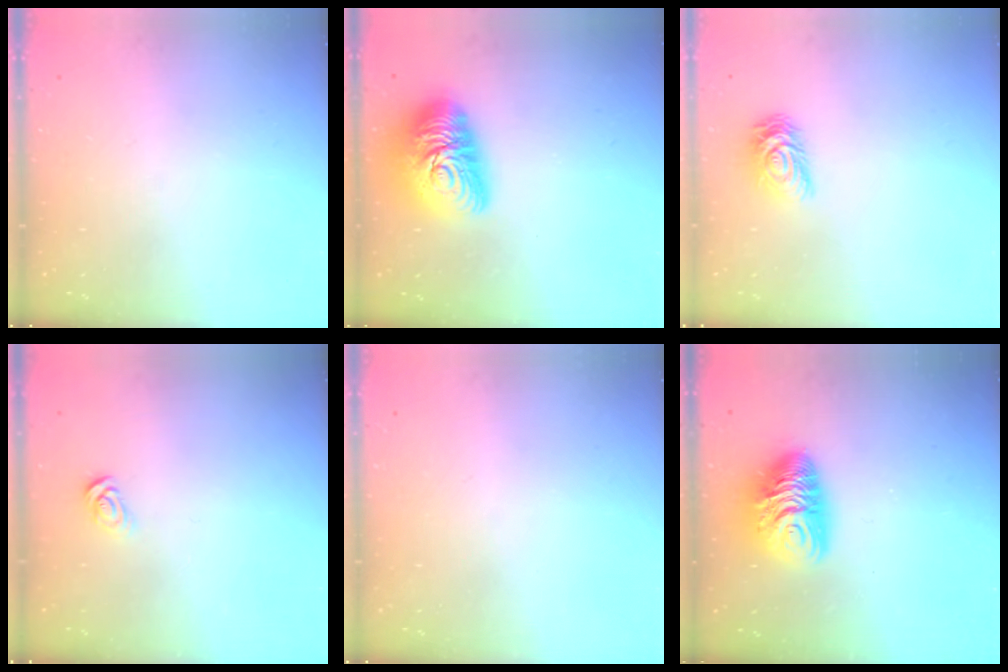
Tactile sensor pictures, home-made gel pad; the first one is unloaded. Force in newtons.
{"total": 16.6, "press": 16.6, "slide": 1.2}
{"total": 7.2, "press": 7.2, "slide": 0.4}
{"total": 3.6, "press": 3.6, "slide": 0.3}
{"total": 0.0}
{"total": 11.0, "press": 11.0, "slide": 0.9}